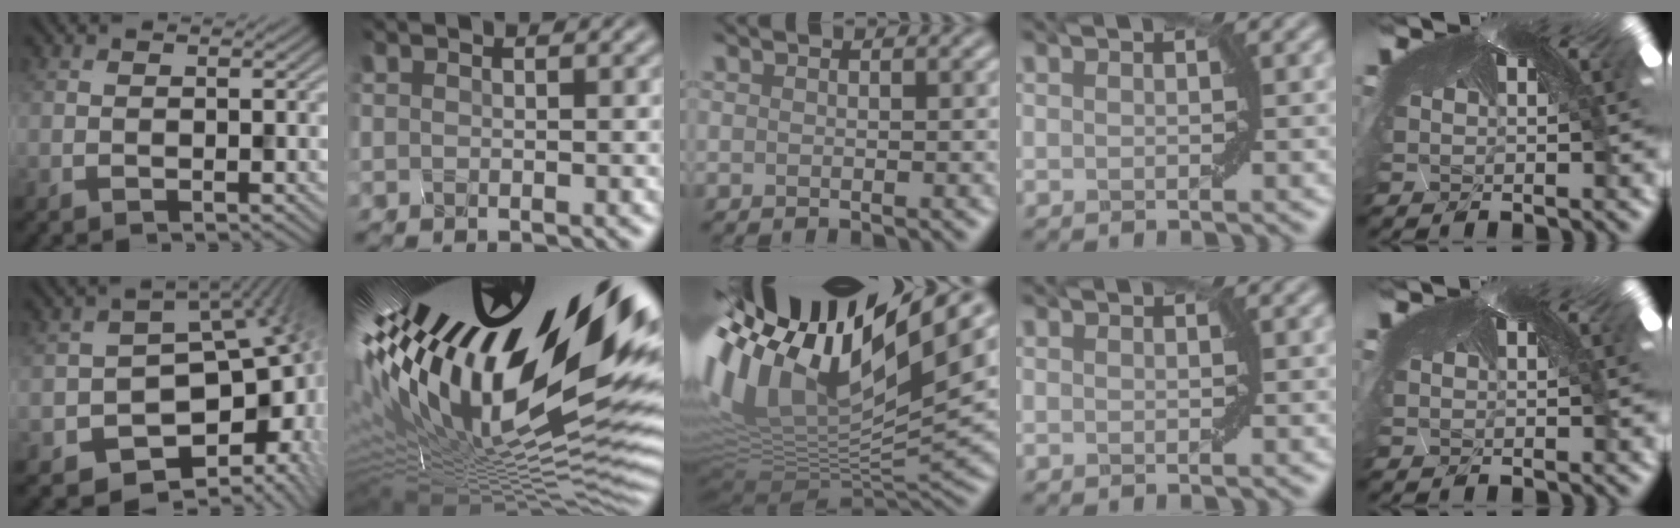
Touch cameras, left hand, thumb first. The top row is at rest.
{"thumb": {"total": 12.3, "force": [-4.6, 8.4, 7.8], "torque": [-0.103, -0.030, -0.074]}, "index": {"total": 20.3, "force": [2.9, 7.2, 18.8], "torque": [-0.303, -0.028, 0.059]}, "middle": {"total": 15.1, "force": [4.0, 5.2, 13.7], "torque": [-0.283, -0.004, 0.097]}}